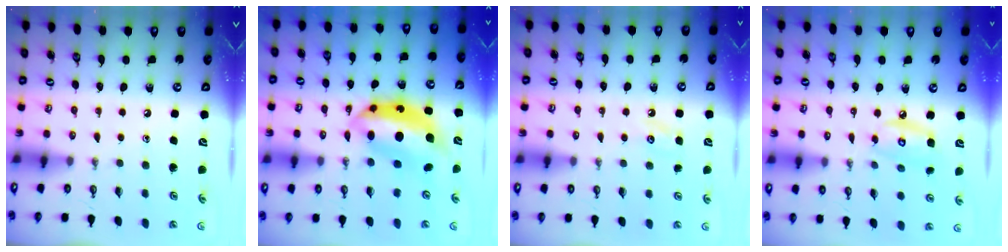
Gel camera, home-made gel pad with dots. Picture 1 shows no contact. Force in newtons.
{"total": 11.9, "press": 11.9, "slide": 1.1}
{"total": 3.5, "press": 3.5, "slide": 0.4}
{"total": 7.9, "press": 7.8, "slide": 0.5}